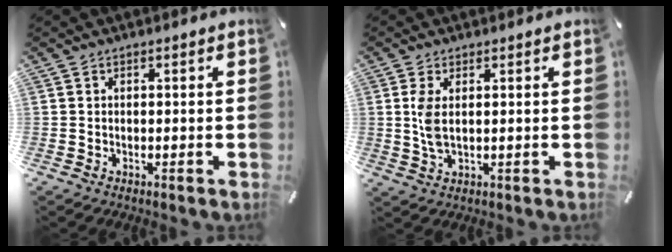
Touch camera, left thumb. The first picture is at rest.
{"total": 5.0, "force": [0.8, 1.9, 4.6], "torque": [-0.105, 0.000, 0.010]}